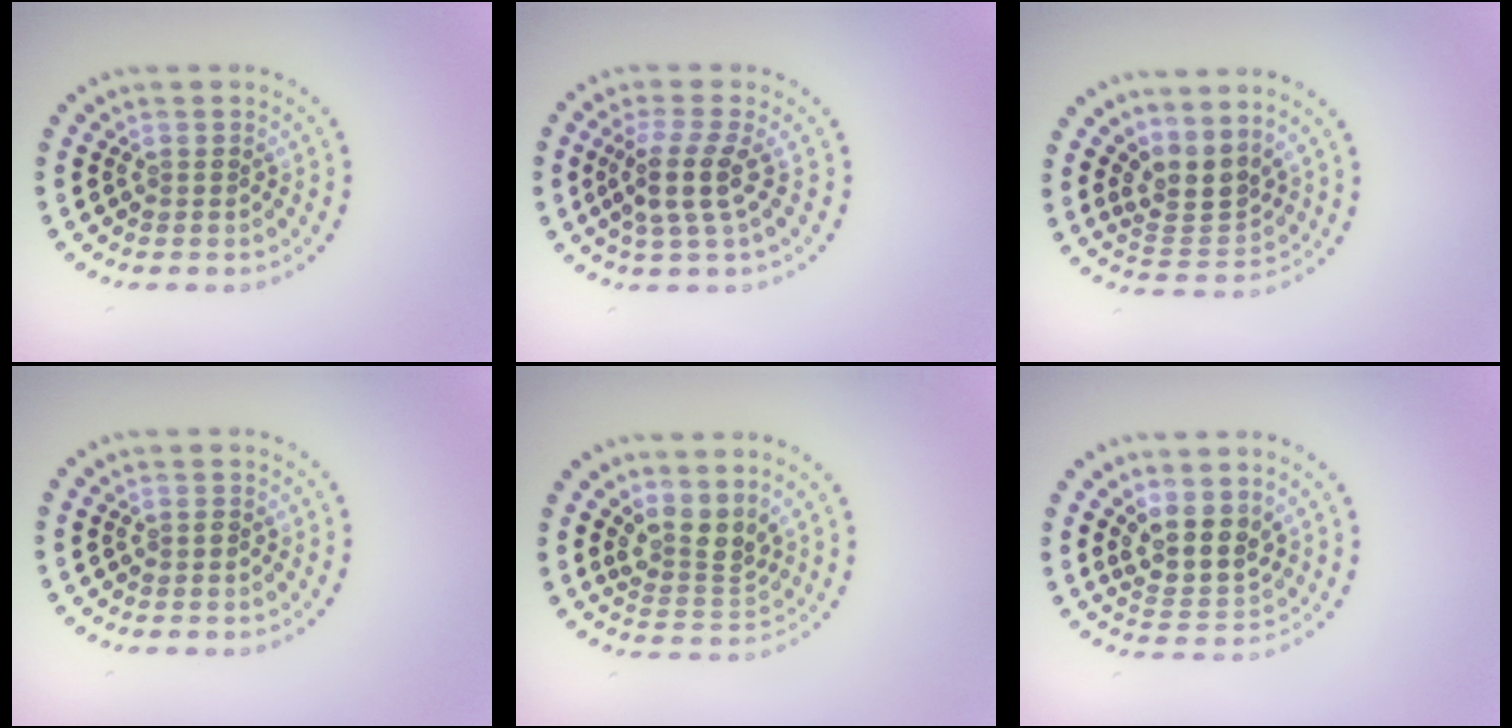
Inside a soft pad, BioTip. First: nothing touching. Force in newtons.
{"total": 3.3, "press": 2.6, "slide": 2.1}
{"total": 3.2, "press": 2.4, "slide": 2.2}
{"total": 0.7, "press": 0.6, "slide": 0.3}
{"total": 3.1, "press": 2.2, "slide": 2.1}
{"total": 3.5, "press": 2.9, "slide": 1.8}